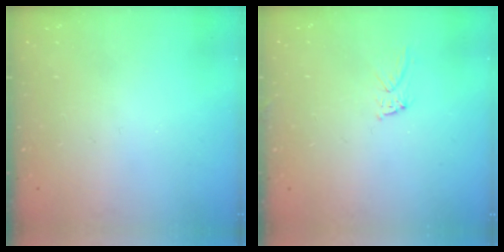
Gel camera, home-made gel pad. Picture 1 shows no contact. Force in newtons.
{"total": 6.2, "press": 6.2, "slide": 0.4}